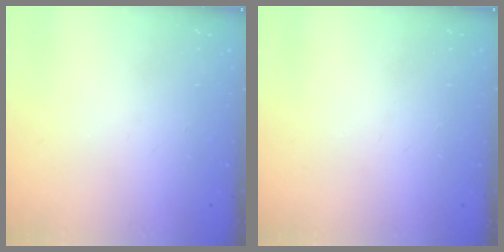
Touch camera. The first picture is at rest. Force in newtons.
{"total": 0.0}